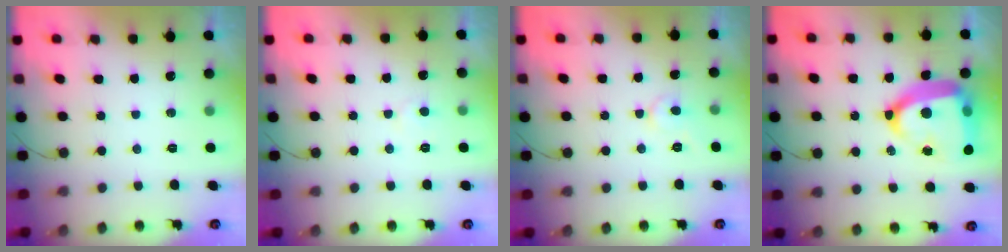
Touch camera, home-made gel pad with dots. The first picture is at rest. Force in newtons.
{"total": 3.2, "press": 3.2, "slide": 0.4}
{"total": 4.6, "press": 4.6, "slide": 0.4}
{"total": 20.1, "press": 20.0, "slide": 1.7}